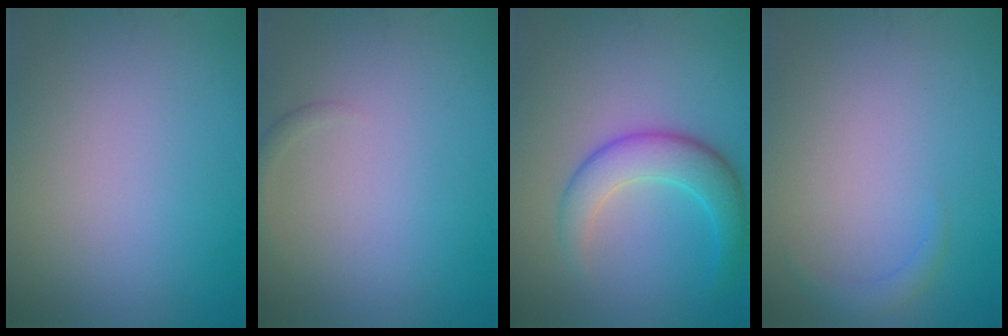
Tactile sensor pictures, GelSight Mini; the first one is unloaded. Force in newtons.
{"total": 0.7, "press": 0.7, "slide": 0.0}
{"total": 4.8, "press": 4.8, "slide": 0.3}
{"total": 1.1, "press": 1.1, "slide": 0.1}